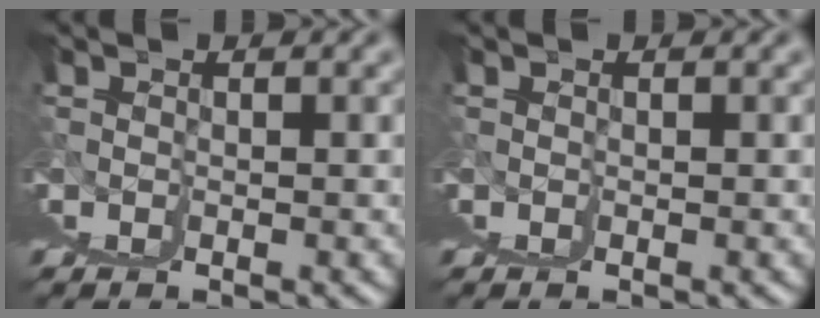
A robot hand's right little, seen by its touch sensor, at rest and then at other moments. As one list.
[{"total": 0.0}]